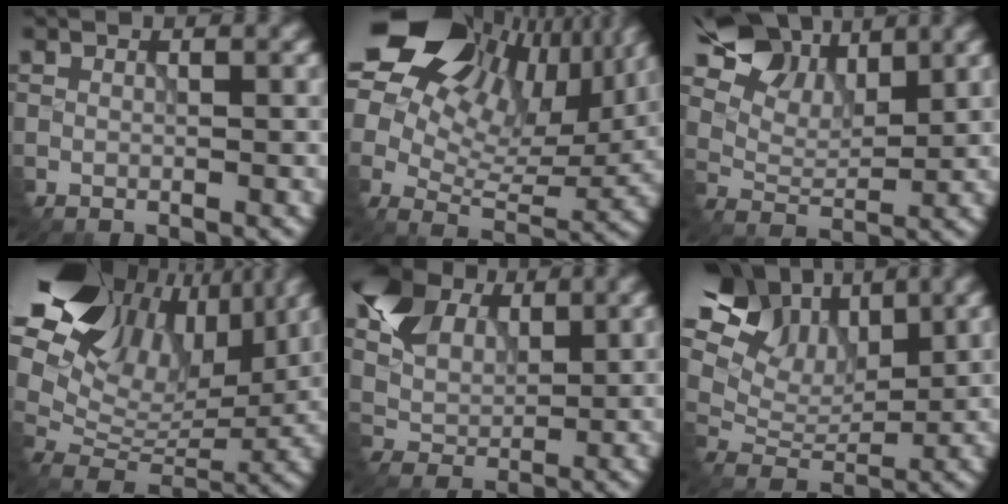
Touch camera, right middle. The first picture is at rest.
{"total": 18.0, "force": [9.0, 10.9, 11.1], "torque": [-0.216, 0.051, 0.153]}
{"total": 8.1, "force": [5.4, 4.3, 4.1], "torque": [-0.085, 0.007, 0.085]}
{"total": 15.0, "force": [8.8, 9.1, 8.0], "torque": [-0.181, 0.043, 0.164]}
{"total": 6.9, "force": [3.8, 4.6, 3.4], "torque": [-0.088, 0.008, 0.068]}
{"total": 11.7, "force": [7.0, 6.8, 6.5], "torque": [-0.161, 0.024, 0.103]}